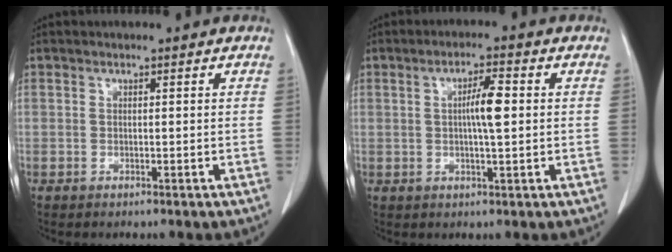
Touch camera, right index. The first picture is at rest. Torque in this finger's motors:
{"motor_torque": [0.11, 0.05, 0.29, 0.06]}